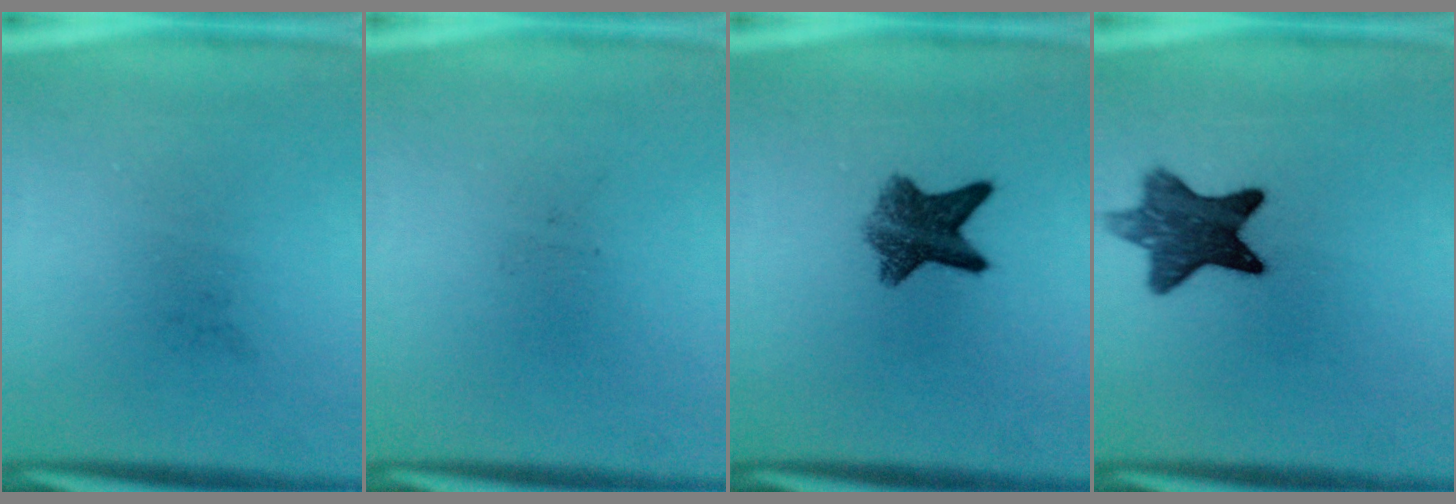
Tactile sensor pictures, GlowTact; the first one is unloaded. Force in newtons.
{"total": 0.0}
{"total": 7.5}
{"total": 9.5}